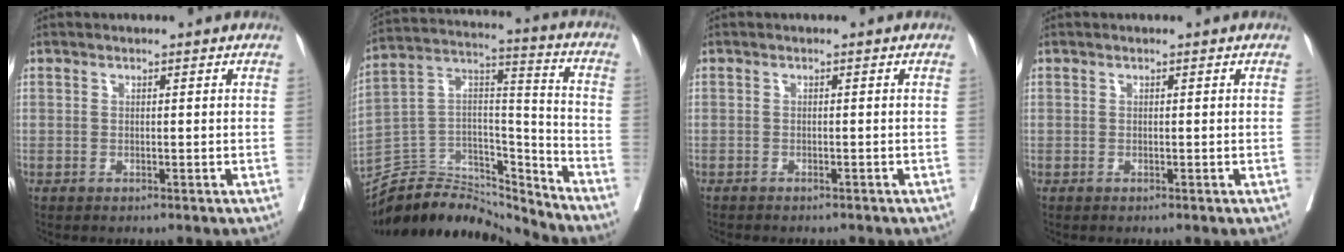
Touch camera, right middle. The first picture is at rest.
{"total": 18.6, "force": [-18.0, 3.8, 2.8], "torque": [-0.042, 0.051, -0.302]}
{"total": 3.4, "force": [-3.1, 0.6, 1.3], "torque": [-0.023, -0.006, -0.038]}
{"total": 0.0}